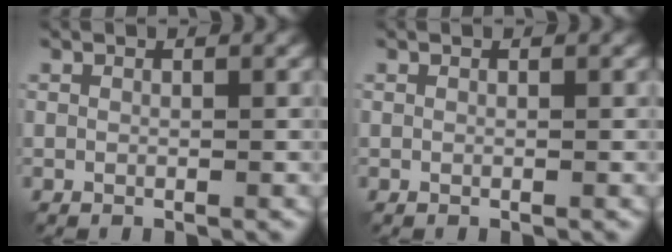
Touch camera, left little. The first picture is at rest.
{"total": 0.0}